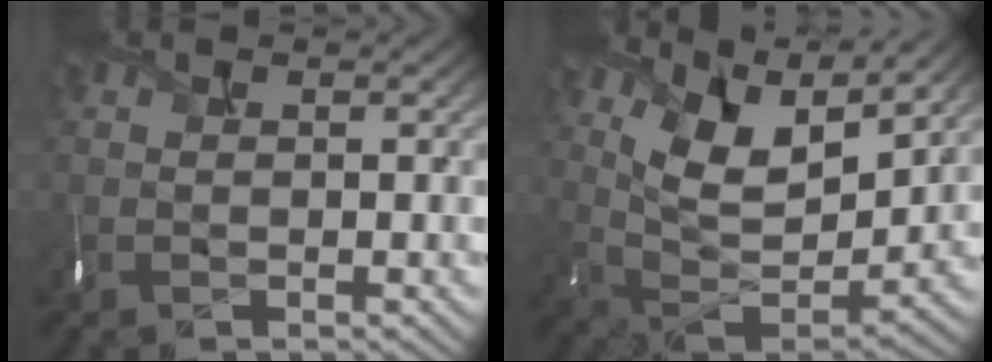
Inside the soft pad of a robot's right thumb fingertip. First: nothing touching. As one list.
[{"total": 12.5, "force": [8.4, 5.1, 7.8], "torque": [-0.183, -0.001, 0.136]}]